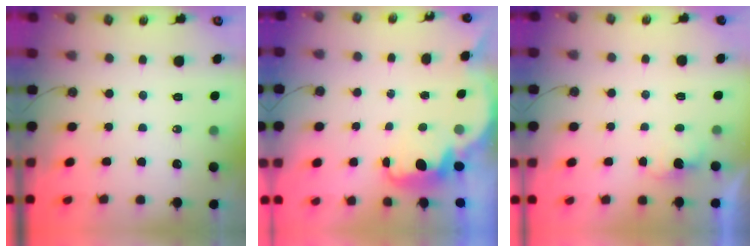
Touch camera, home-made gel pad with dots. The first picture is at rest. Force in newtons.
{"total": 2.5, "press": 2.5, "slide": 0.6}
{"total": 1.7, "press": 1.5, "slide": 0.8}